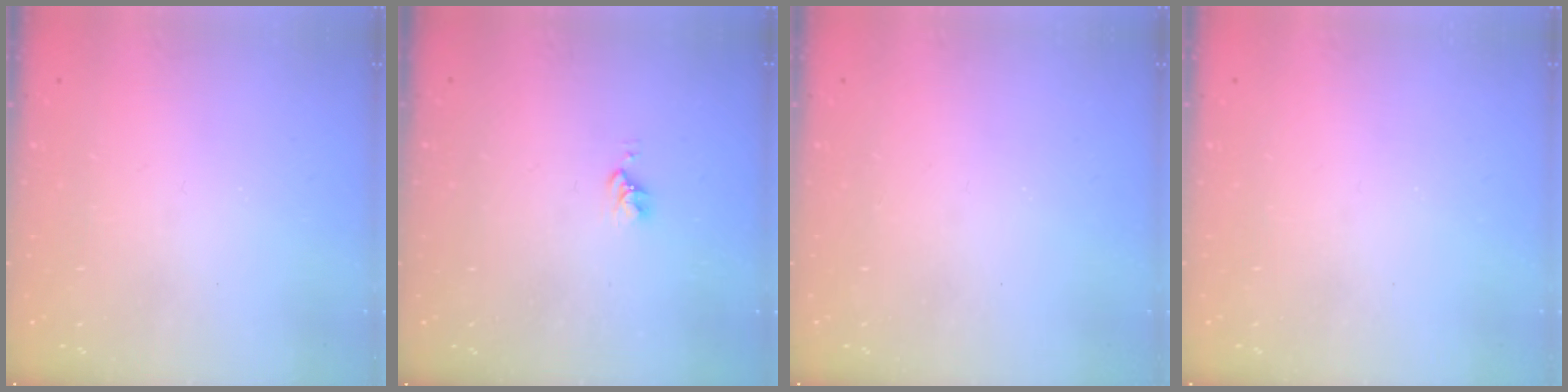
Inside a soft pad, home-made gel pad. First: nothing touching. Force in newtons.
{"total": 2.8, "press": 2.8, "slide": 0.4}
{"total": 0.0}
{"total": 0.0}